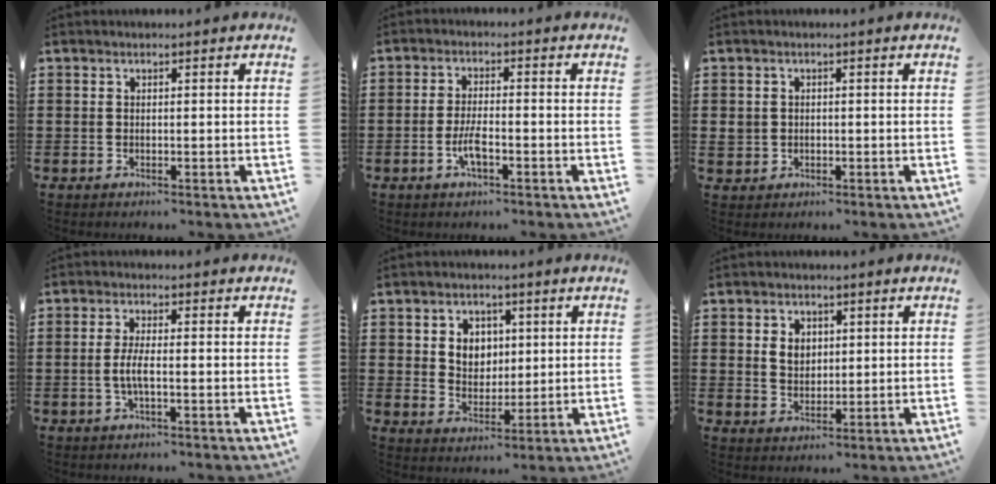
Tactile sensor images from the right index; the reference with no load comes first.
{"total": 4.7, "force": [-1.6, 1.4, 4.2], "torque": [-0.091, -0.002, -0.034]}
{"total": 1.6, "force": [-0.1, 1.6, 0.3], "torque": [-0.011, 0.008, -0.006]}
{"total": 3.4, "force": [-0.8, 0.5, 3.2], "torque": [-0.079, -0.008, -0.024]}
{"total": 4.6, "force": [1.3, 4.1, 1.5], "torque": [-0.039, 0.011, 0.019]}
{"total": 3.3, "force": [0.9, 2.6, 1.9], "torque": [-0.046, 0.010, 0.016]}